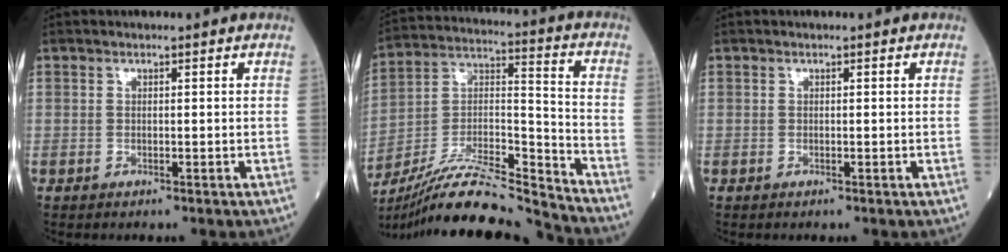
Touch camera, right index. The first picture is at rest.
{"total": 18.4, "force": [-17.2, -0.3, 6.6], "torque": [-0.130, 0.023, -0.304]}
{"total": 0.0}